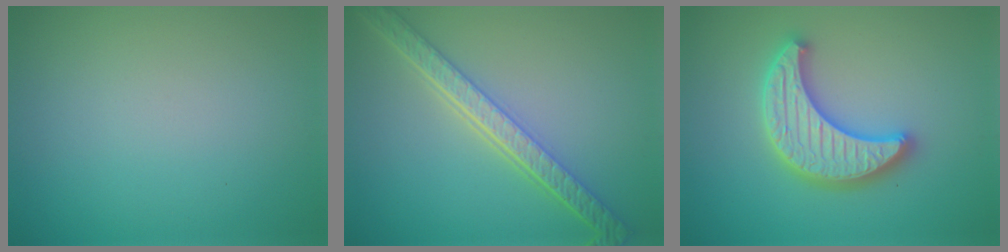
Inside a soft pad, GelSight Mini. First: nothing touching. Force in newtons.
{"total": 5.6, "press": 4.3, "slide": 3.5}
{"total": 5.3, "press": 5.2, "slide": 0.8}